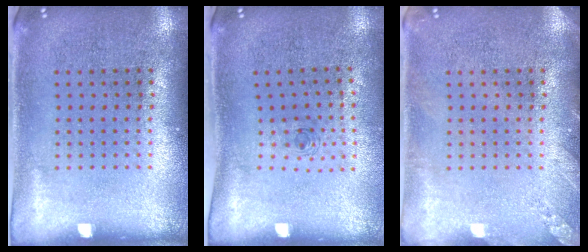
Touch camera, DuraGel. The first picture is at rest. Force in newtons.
{"total": 0.6, "press": 0.2, "slide": 0.5}
{"total": 1.3, "press": 1.3, "slide": 0.2}